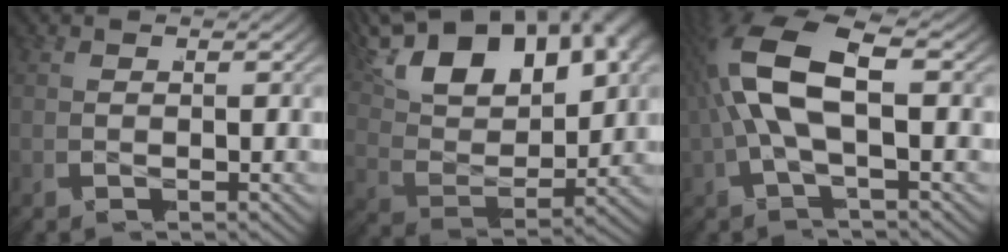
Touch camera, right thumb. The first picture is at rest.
{"total": 12.5, "force": [3.4, 8.0, 8.9], "torque": [-0.185, -0.004, 0.054]}
{"total": 9.0, "force": [0.1, 4.0, 8.1], "torque": [-0.196, 0.003, -0.001]}